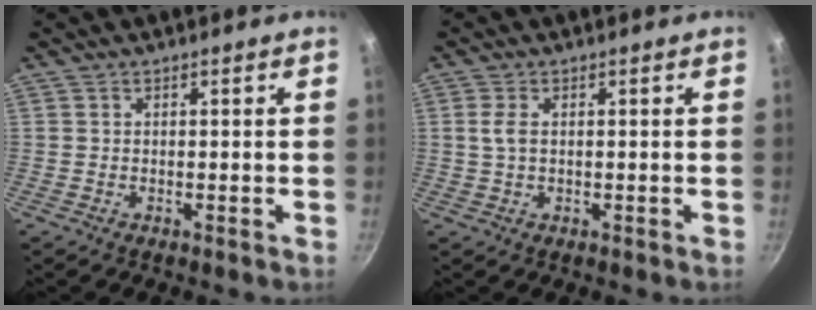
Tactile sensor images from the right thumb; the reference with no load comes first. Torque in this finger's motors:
{"motor_torque": [-1.24, 0.37, 0.26, 0.38, -0.18]}